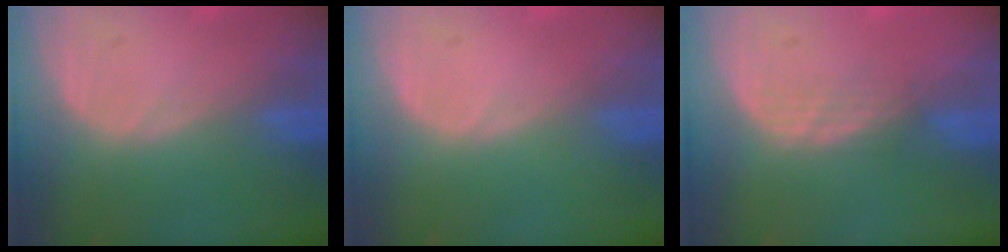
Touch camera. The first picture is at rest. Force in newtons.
{"total": 0.0}
{"total": 2.2, "press": 2.2, "slide": 0.4}